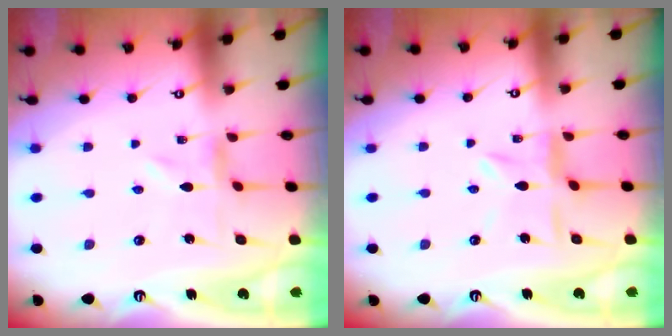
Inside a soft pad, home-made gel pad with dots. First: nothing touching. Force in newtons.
{"total": 5.6, "press": 5.6, "slide": 0.5}